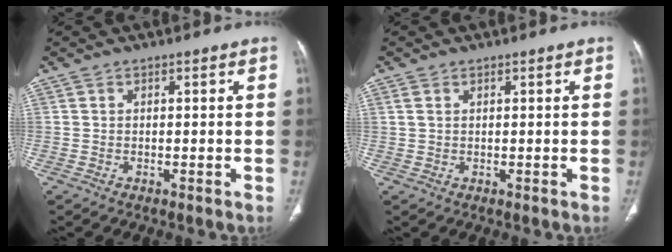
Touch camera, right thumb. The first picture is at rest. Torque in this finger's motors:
{"motor_torque": [-0.16, -0.07, -0.15, 0.06, -0.07]}